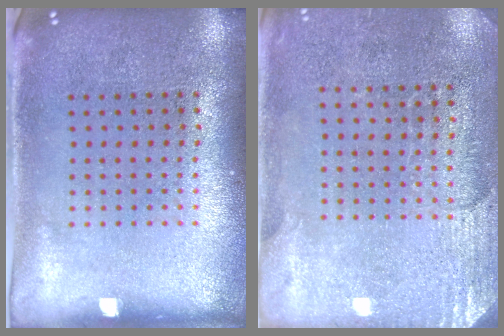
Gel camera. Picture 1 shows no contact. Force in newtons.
{"total": 2.7, "press": 2.4, "slide": 1.3}